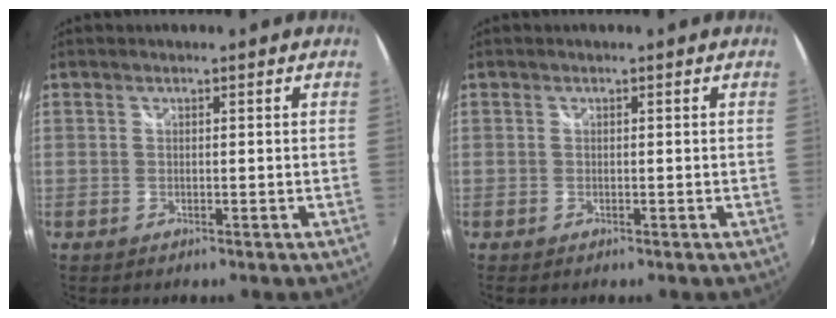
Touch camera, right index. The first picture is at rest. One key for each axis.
{"total": 0.0}